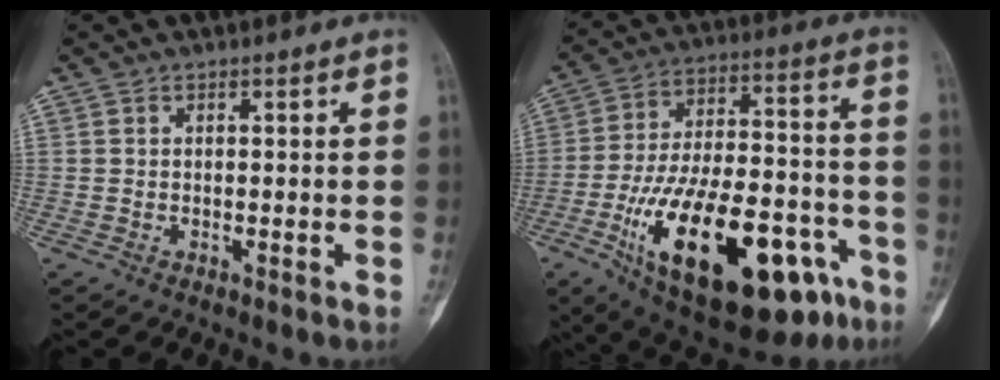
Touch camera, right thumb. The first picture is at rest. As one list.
[{"total": 31.6, "force": [-13.6, 13.6, 25.1], "torque": [-0.399, 0.048, -0.198]}]